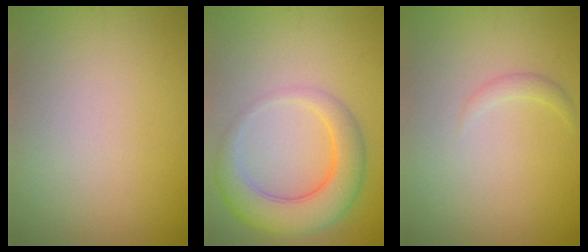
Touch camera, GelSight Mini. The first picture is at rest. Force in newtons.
{"total": 5.5, "press": 5.5, "slide": 0.1}
{"total": 0.9, "press": 0.9, "slide": 0.0}